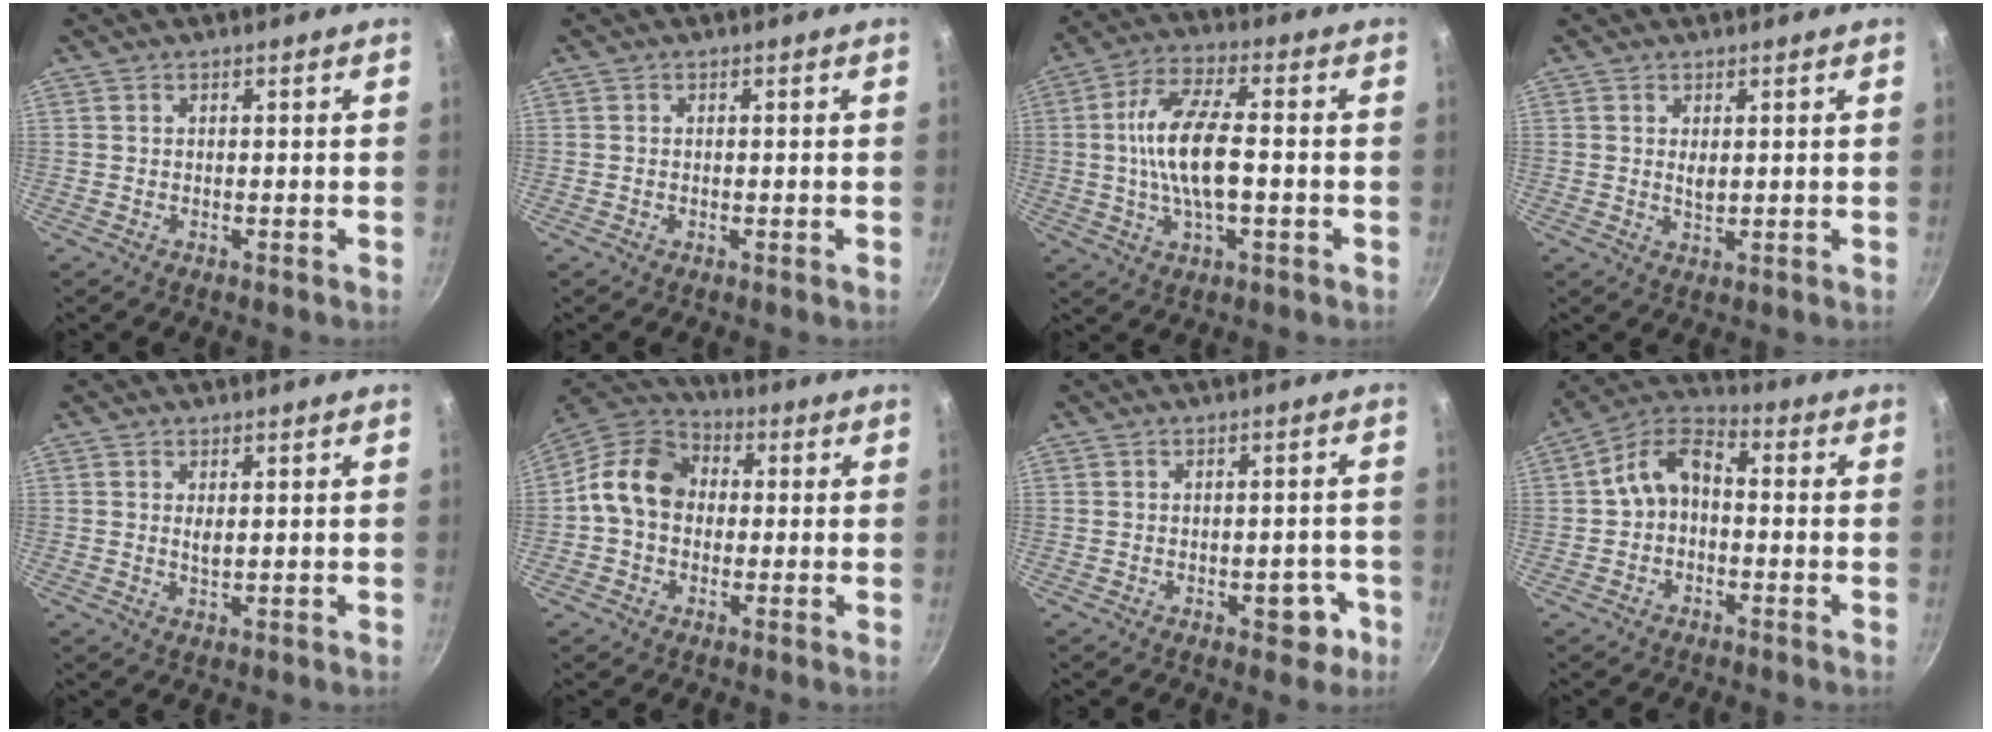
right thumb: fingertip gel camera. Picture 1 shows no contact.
{"total": 0.0}
{"total": 13.3, "force": [-0.8, 5.3, 12.1], "torque": [-0.223, 0.022, -0.025]}
{"total": 2.0, "force": [0.5, 0.9, 1.7], "torque": [-0.029, -0.005, 0.011]}
{"total": 1.6, "force": [0.5, 0.6, 1.4], "torque": [-0.026, -0.004, 0.010]}
{"total": 12.0, "force": [0.3, 9.6, 7.2], "torque": [-0.094, 0.030, -0.017]}
{"total": 4.8, "force": [-2.1, 2.8, 3.2], "torque": [-0.010, 0.020, -0.021]}
{"total": 6.5, "force": [-1.1, 4.4, 4.6], "torque": [-0.082, 0.037, -0.036]}